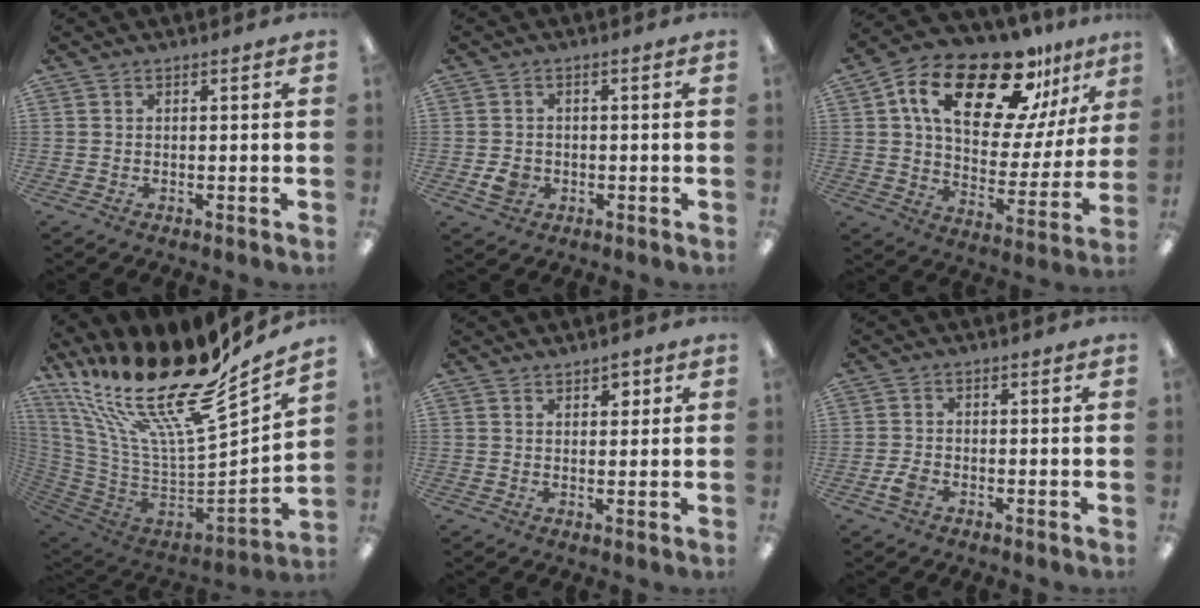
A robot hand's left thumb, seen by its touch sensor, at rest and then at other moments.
{"total": 3.6, "force": [-0.8, 3.1, 1.6], "torque": [-0.008, -0.001, -0.015]}
{"total": 24.0, "force": [15.1, 11.0, 15.1], "torque": [-0.244, -0.078, 0.256]}
{"total": 27.1, "force": [17.8, 8.7, 18.5], "torque": [-0.318, -0.153, 0.308]}
{"total": 2.6, "force": [2.1, 1.4, 0.9], "torque": [-0.002, -0.007, 0.034]}
{"total": 2.6, "force": [-1.3, 1.7, 1.6], "torque": [-0.031, 0.004, -0.024]}